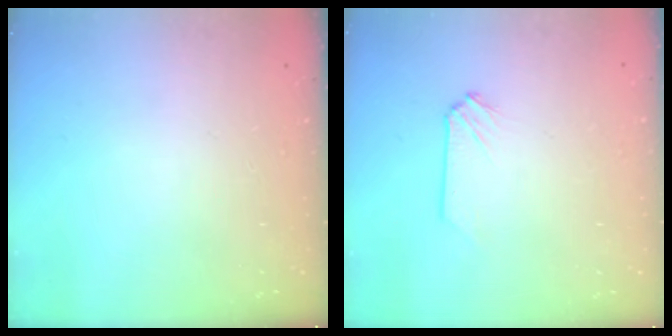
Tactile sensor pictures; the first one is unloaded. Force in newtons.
{"total": 0.0}